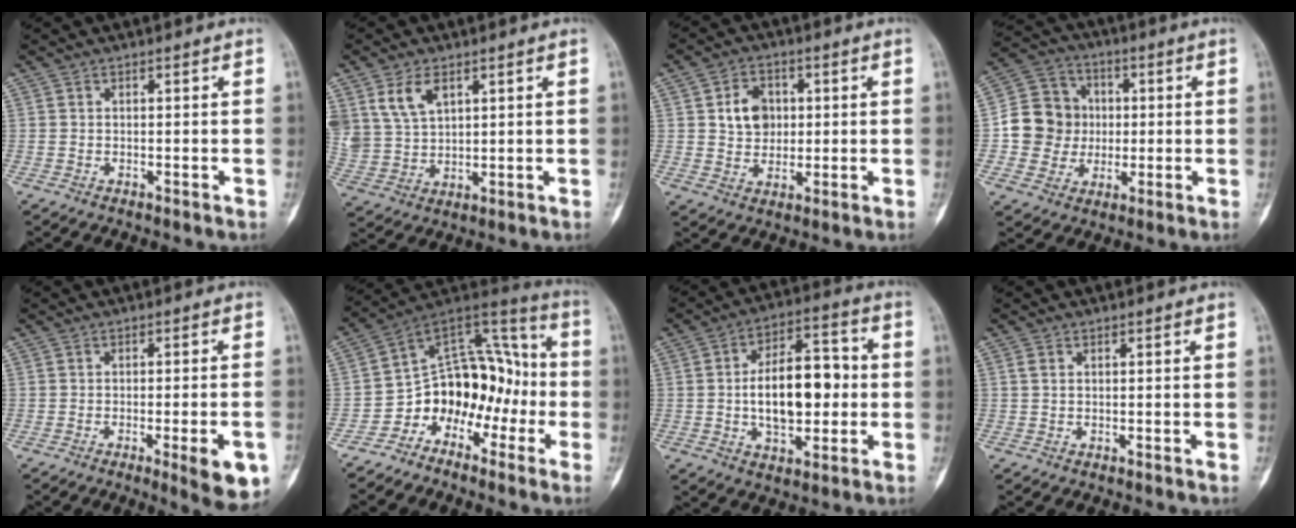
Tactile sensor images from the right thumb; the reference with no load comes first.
{"total": 8.8, "force": [4.5, 5.4, 5.3], "torque": [-0.097, -0.010, 0.103]}
{"total": 7.4, "force": [1.4, 6.0, 4.2], "torque": [-0.038, -0.004, 0.025]}
{"total": 12.4, "force": [0.0, 11.6, 4.3], "torque": [-0.041, 0.023, 0.000]}
{"total": 9.0, "force": [-3.7, 1.8, 8.0], "torque": [-0.090, 0.002, -0.042]}
{"total": 14.8, "force": [-5.6, 10.9, 8.2], "torque": [-0.058, 0.109, -0.101]}
{"total": 15.7, "force": [-0.4, 8.5, 13.1], "torque": [-0.184, 0.028, -0.005]}
{"total": 1.1, "force": [0.4, 0.7, 0.8], "torque": [-0.019, 0.002, 0.010]}